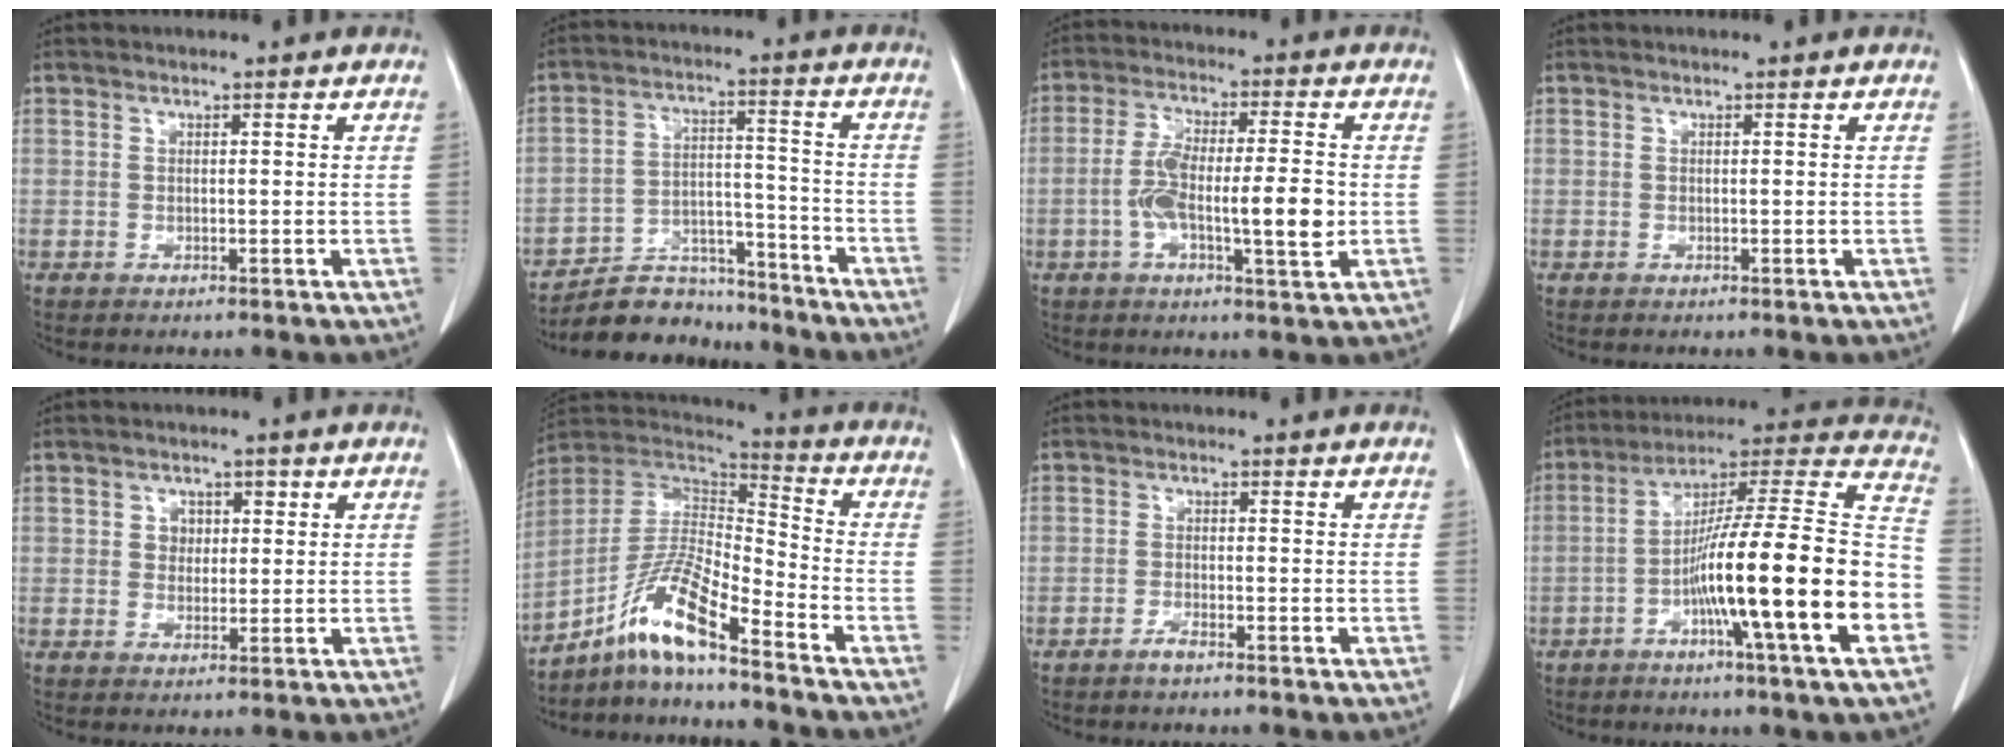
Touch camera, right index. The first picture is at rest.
{"total": 10.3, "force": [-9.6, 3.6, 0.4], "torque": [0.003, 0.044, -0.160]}
{"total": 10.6, "force": [-1.6, 1.9, 10.3], "torque": [-0.185, 0.008, -0.028]}
{"total": 0.0}
{"total": 2.7, "force": [0.7, 2.2, 1.4], "torque": [-0.020, 0.007, 0.012]}
{"total": 12.6, "force": [-8.7, 0.9, 9.1], "torque": [-0.182, 0.010, -0.161]}
{"total": 1.6, "force": [-1.4, 0.2, 0.9], "torque": [-0.021, 0.000, -0.025]}
{"total": 22.6, "force": [-6.7, -0.4, 21.5], "torque": [-0.294, 0.003, -0.118]}